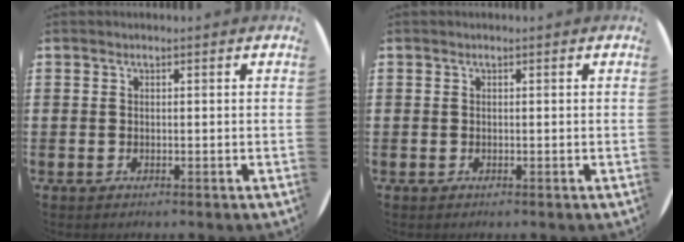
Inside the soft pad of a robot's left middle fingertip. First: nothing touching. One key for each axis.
{"total": 0.0}